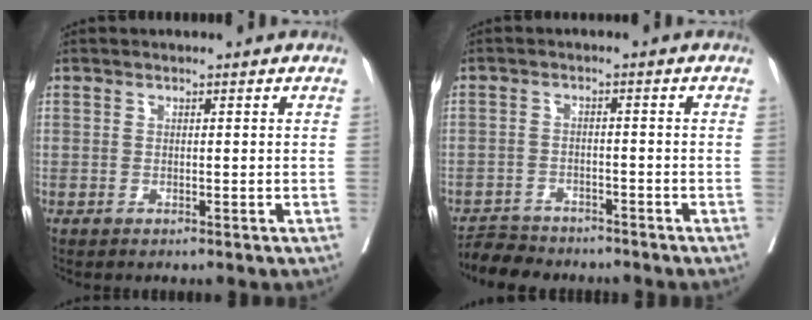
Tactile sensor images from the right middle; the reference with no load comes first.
{"total": 5.2, "force": [-5.0, 1.5, 0.4], "torque": [-0.006, -0.010, -0.085]}